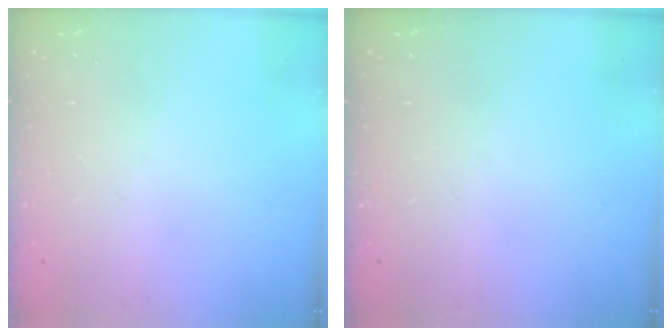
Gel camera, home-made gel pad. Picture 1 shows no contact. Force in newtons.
{"total": 0.0}